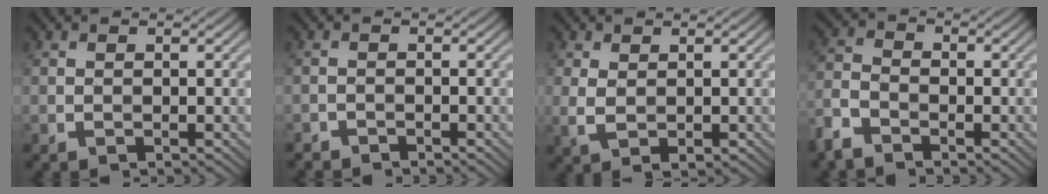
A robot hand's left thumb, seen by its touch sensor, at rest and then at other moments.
{"total": 1.3, "force": [-1.2, 0.2, 0.1], "torque": [0.001, -0.002, -0.025]}
{"total": 2.8, "force": [0.2, 1.5, 2.4], "torque": [-0.064, -0.006, 0.008]}
{"total": 4.5, "force": [-3.3, 2.2, 2.1], "torque": [-0.055, -0.004, -0.084]}